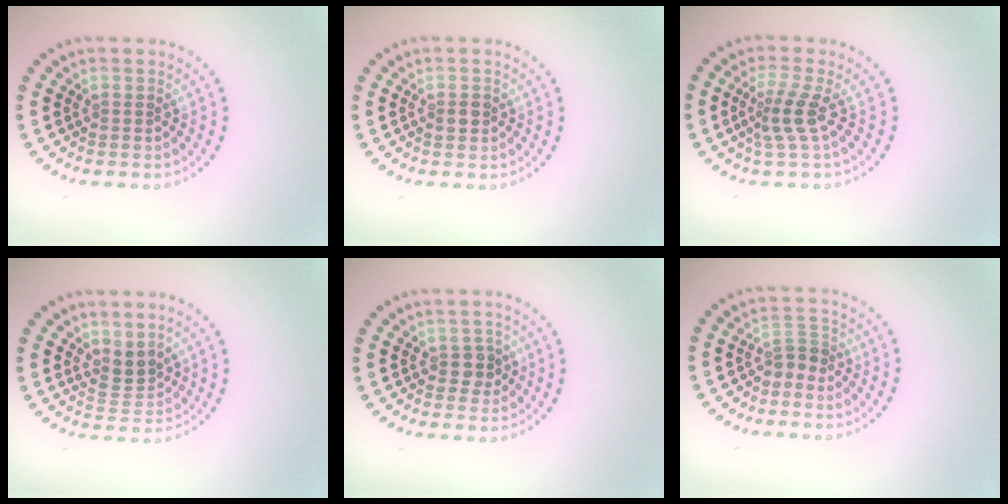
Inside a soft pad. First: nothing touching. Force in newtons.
{"total": 1.1, "press": 1.1, "slide": 0.2}
{"total": 2.6, "press": 1.9, "slide": 1.9}
{"total": 2.2, "press": 1.6, "slide": 1.5}
{"total": 1.4, "press": 1.4, "slide": 0.5}
{"total": 1.8, "press": 1.3, "slide": 1.2}